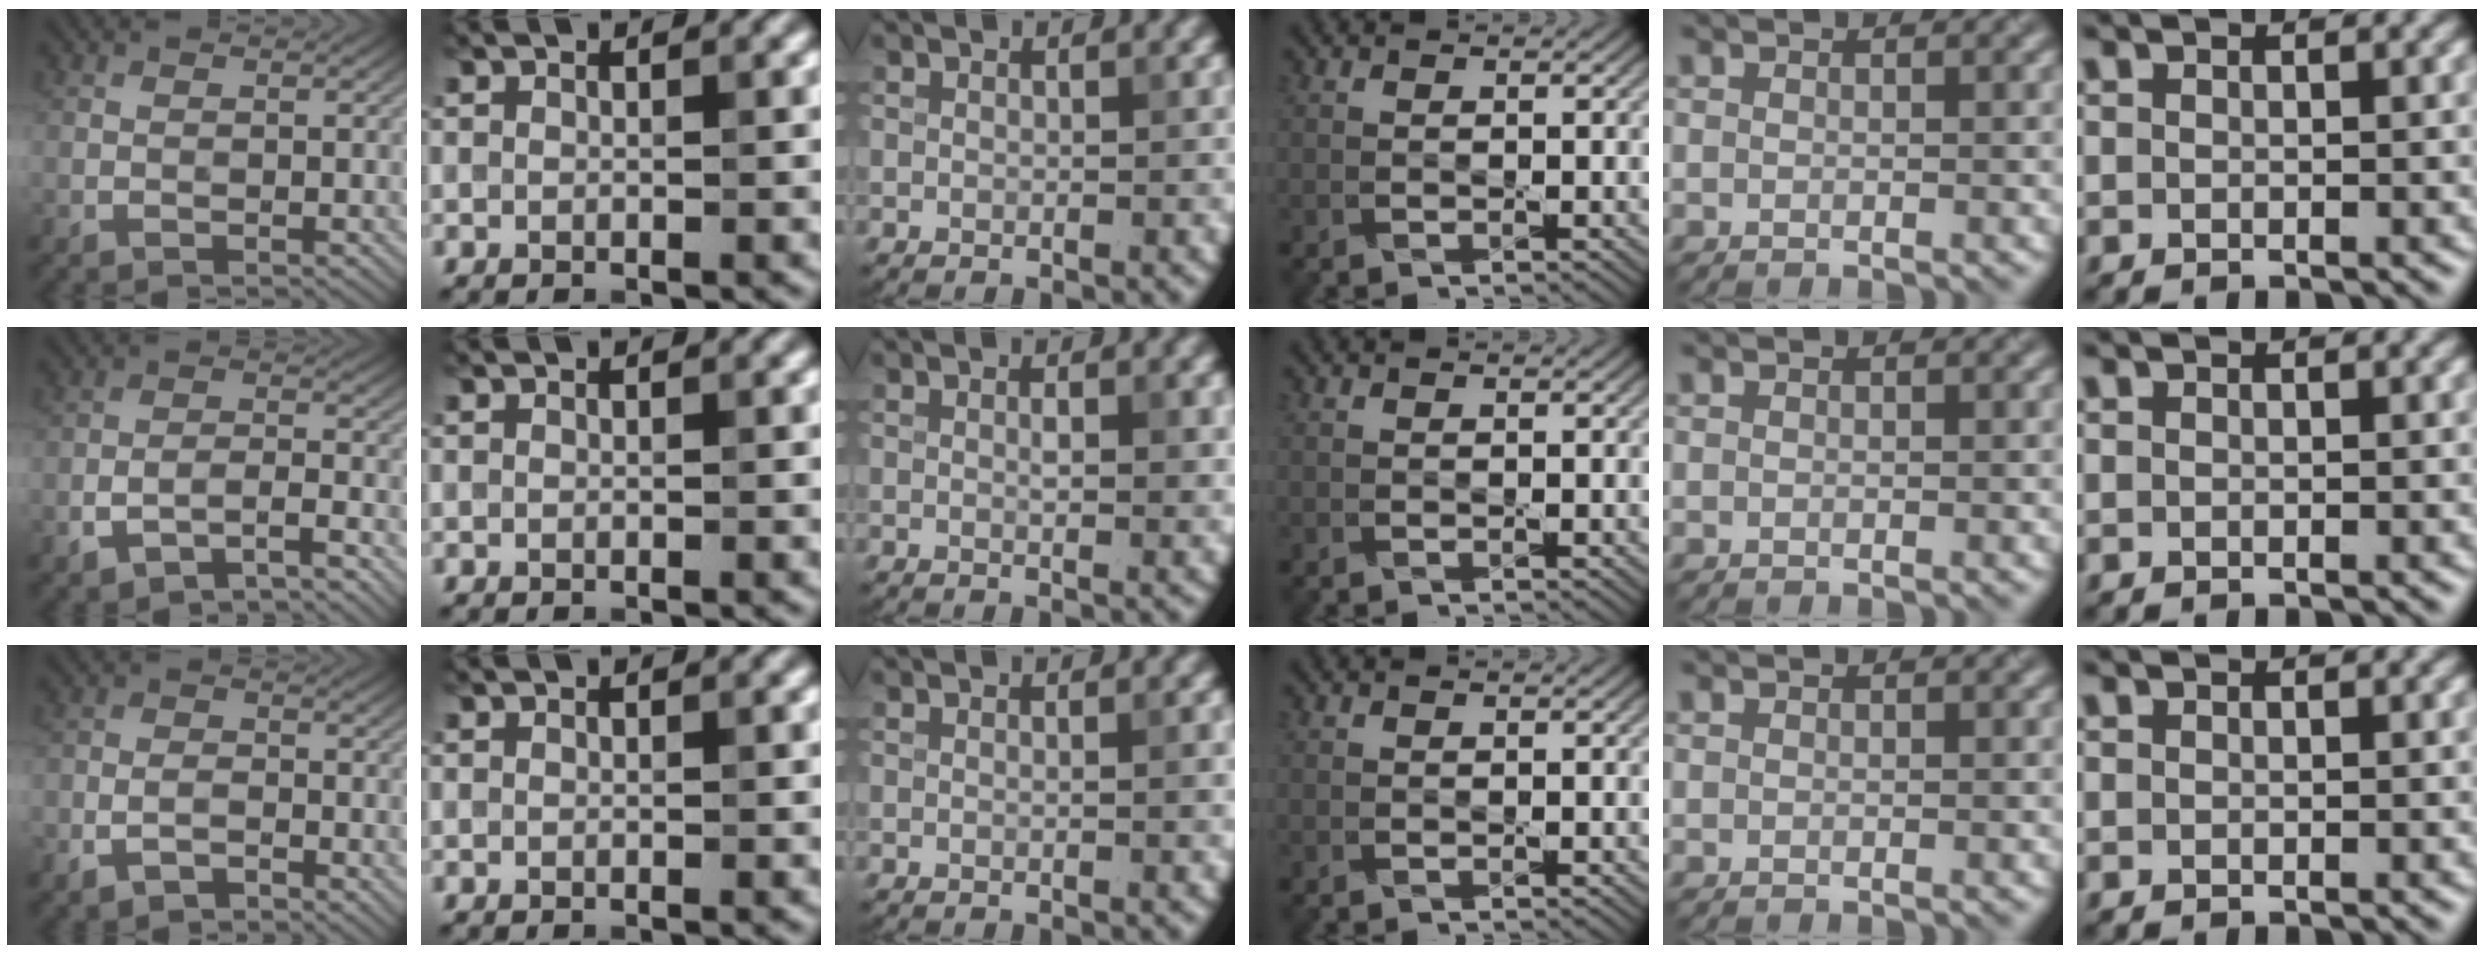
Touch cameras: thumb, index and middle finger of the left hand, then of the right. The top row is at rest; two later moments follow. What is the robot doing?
{"motion": "squeeze", "object": "air blower"}